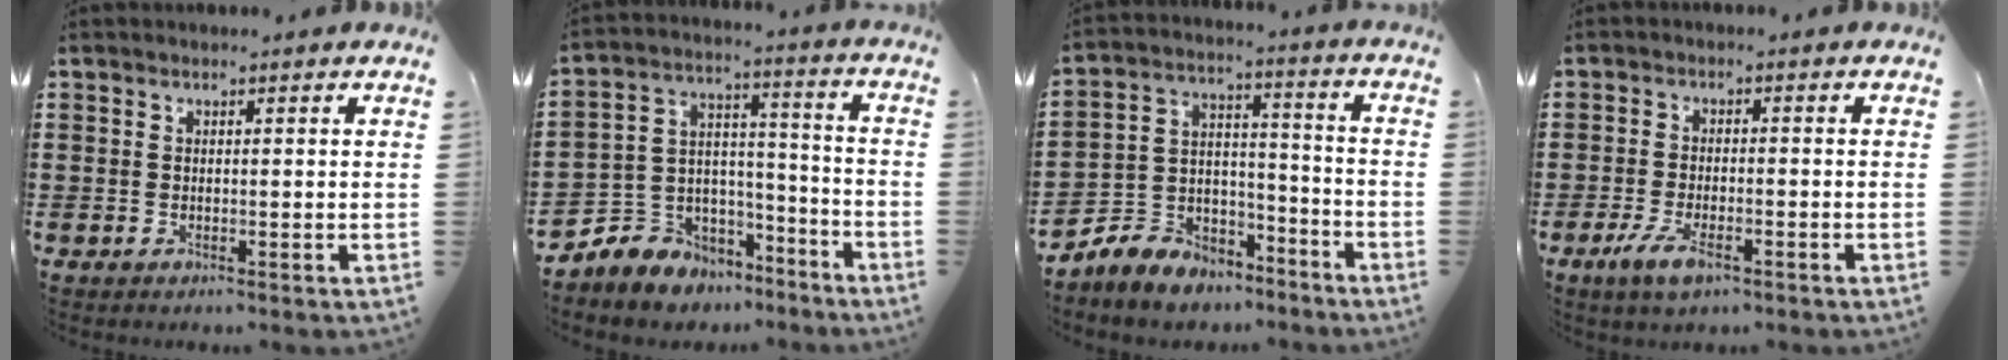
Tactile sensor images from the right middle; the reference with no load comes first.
{"total": 6.2, "force": [-4.3, 4.3, -1.2], "torque": [-0.004, -0.001, -0.084]}
{"total": 6.3, "force": [-5.9, 2.3, -0.8], "torque": [0.000, 0.008, -0.121]}
{"total": 4.8, "force": [-2.6, 1.8, 3.6], "torque": [-0.078, -0.002, -0.051]}